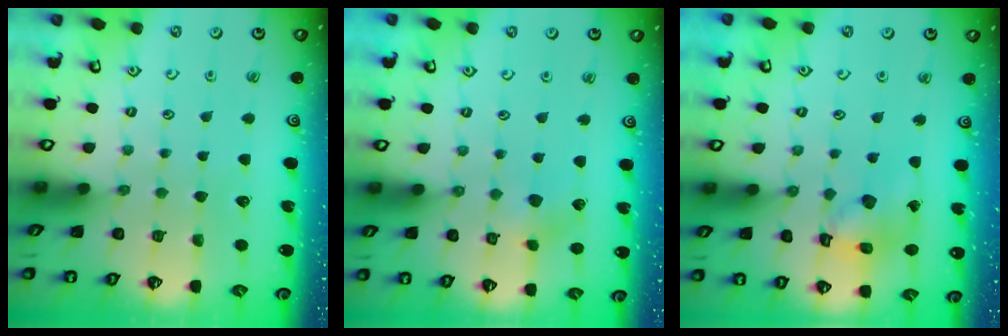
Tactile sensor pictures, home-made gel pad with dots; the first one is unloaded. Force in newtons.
{"total": 5.6, "press": 5.6, "slide": 0.3}
{"total": 11.3, "press": 11.2, "slide": 1.4}